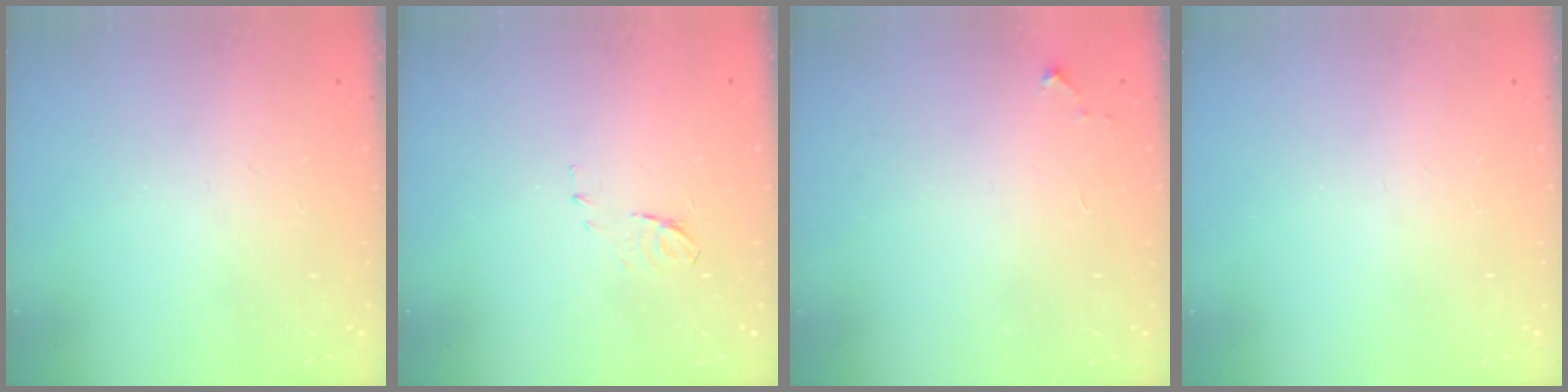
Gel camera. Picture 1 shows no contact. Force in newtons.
{"total": 5.8, "press": 5.8, "slide": 0.7}
{"total": 2.6, "press": 2.6, "slide": 0.4}
{"total": 0.0}